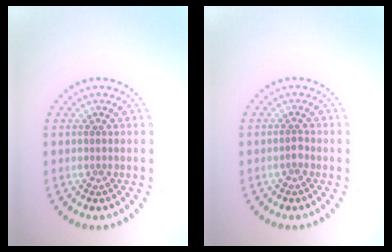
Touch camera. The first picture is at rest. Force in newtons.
{"total": 0.6, "press": 0.6, "slide": 0.3}